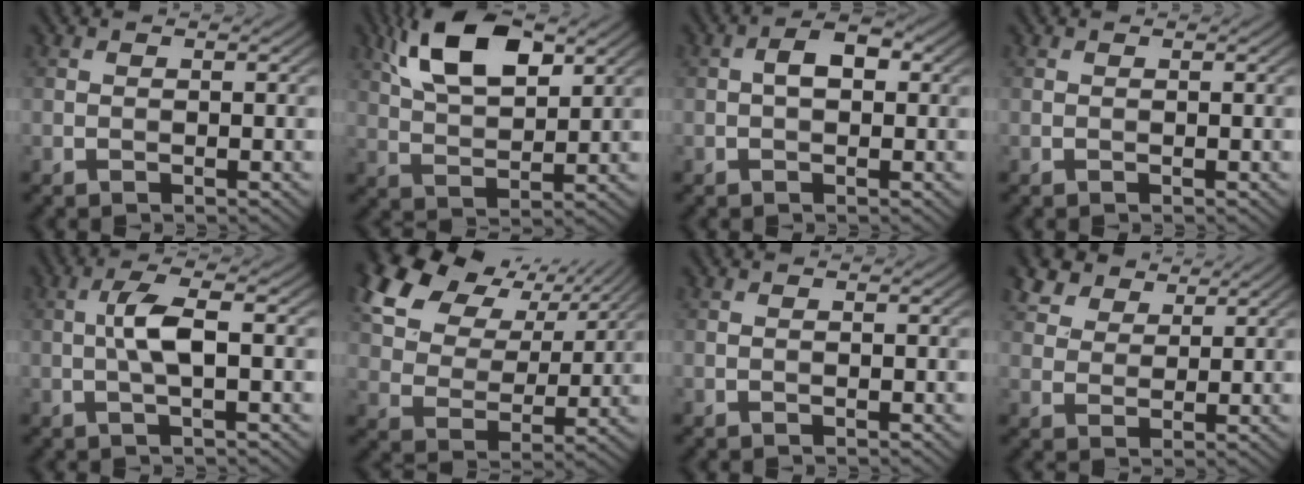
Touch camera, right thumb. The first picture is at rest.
{"total": 10.8, "force": [5.4, 4.7, 8.1], "torque": [-0.169, 0.013, 0.105]}
{"total": 3.3, "force": [0.3, 1.9, 2.6], "torque": [-0.045, 0.007, 0.000]}
{"total": 0.0}
{"total": 4.2, "force": [-0.1, 0.9, 4.2], "torque": [-0.084, 0.011, -0.006]}
{"total": 16.0, "force": [8.5, 10.2, 9.0], "torque": [-0.232, 0.036, 0.157]}
{"total": 0.0}
{"total": 6.0, "force": [4.5, 3.3, 2.3], "torque": [-0.070, -0.007, 0.099]}